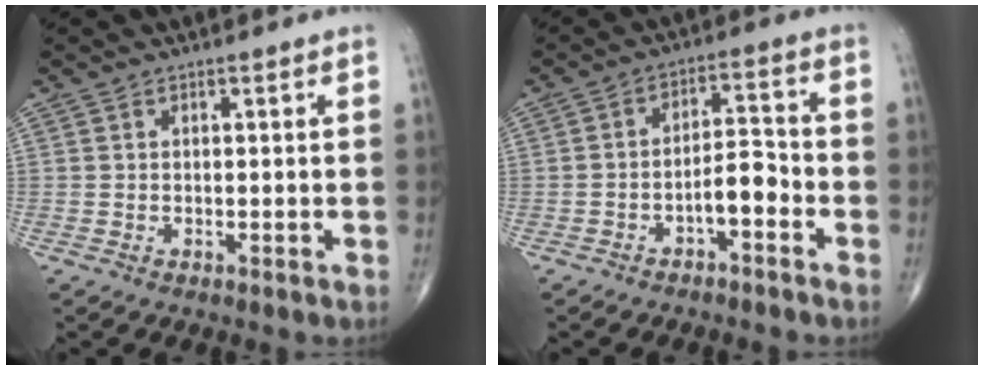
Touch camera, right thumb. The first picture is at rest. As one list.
[{"total": 6.0, "force": [-2.8, 2.4, 4.7], "torque": [-0.065, 0.037, -0.046]}]